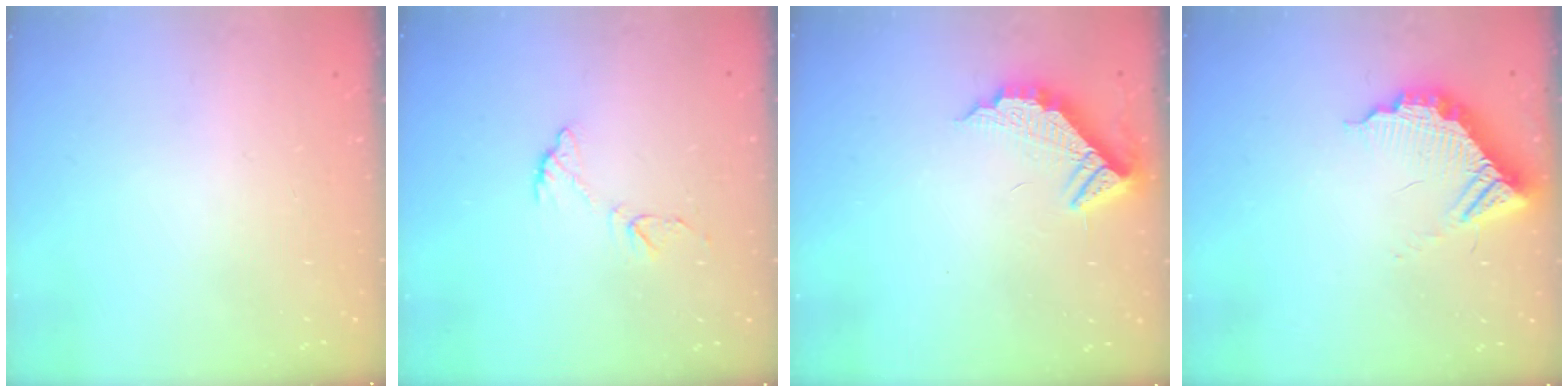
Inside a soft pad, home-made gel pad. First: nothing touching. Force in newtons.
{"total": 7.4, "press": 7.3, "slide": 0.7}
{"total": 10.1, "press": 10.1, "slide": 0.5}
{"total": 12.3, "press": 12.3, "slide": 0.7}